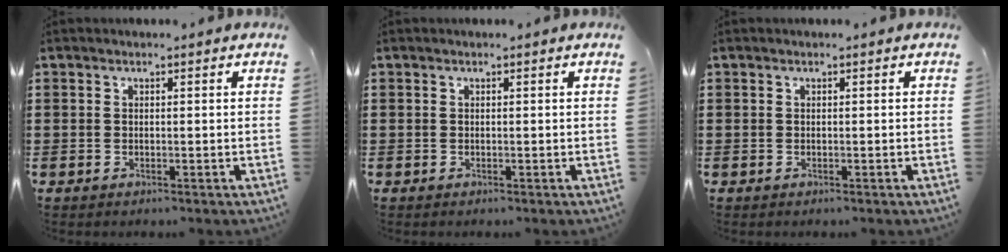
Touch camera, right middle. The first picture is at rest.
{"total": 0.0}
{"total": 0.0}